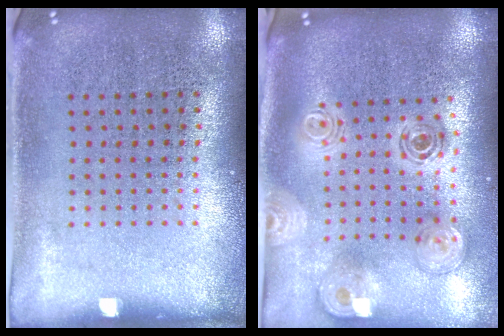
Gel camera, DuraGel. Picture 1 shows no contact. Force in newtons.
{"total": 1.7, "press": 1.5, "slide": 0.8}